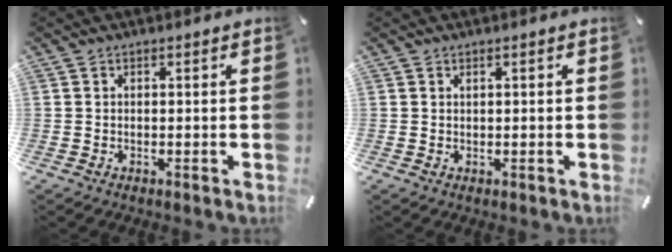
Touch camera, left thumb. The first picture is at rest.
{"total": 0.5, "force": [0.3, 0.2, 0.4], "torque": [-0.007, 0.000, 0.005]}